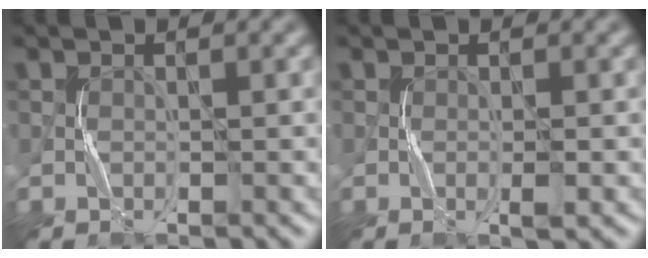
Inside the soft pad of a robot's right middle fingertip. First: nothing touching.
{"total": 1.1, "force": [-0.3, 0.1, 1.1], "torque": [-0.020, -0.001, -0.005]}